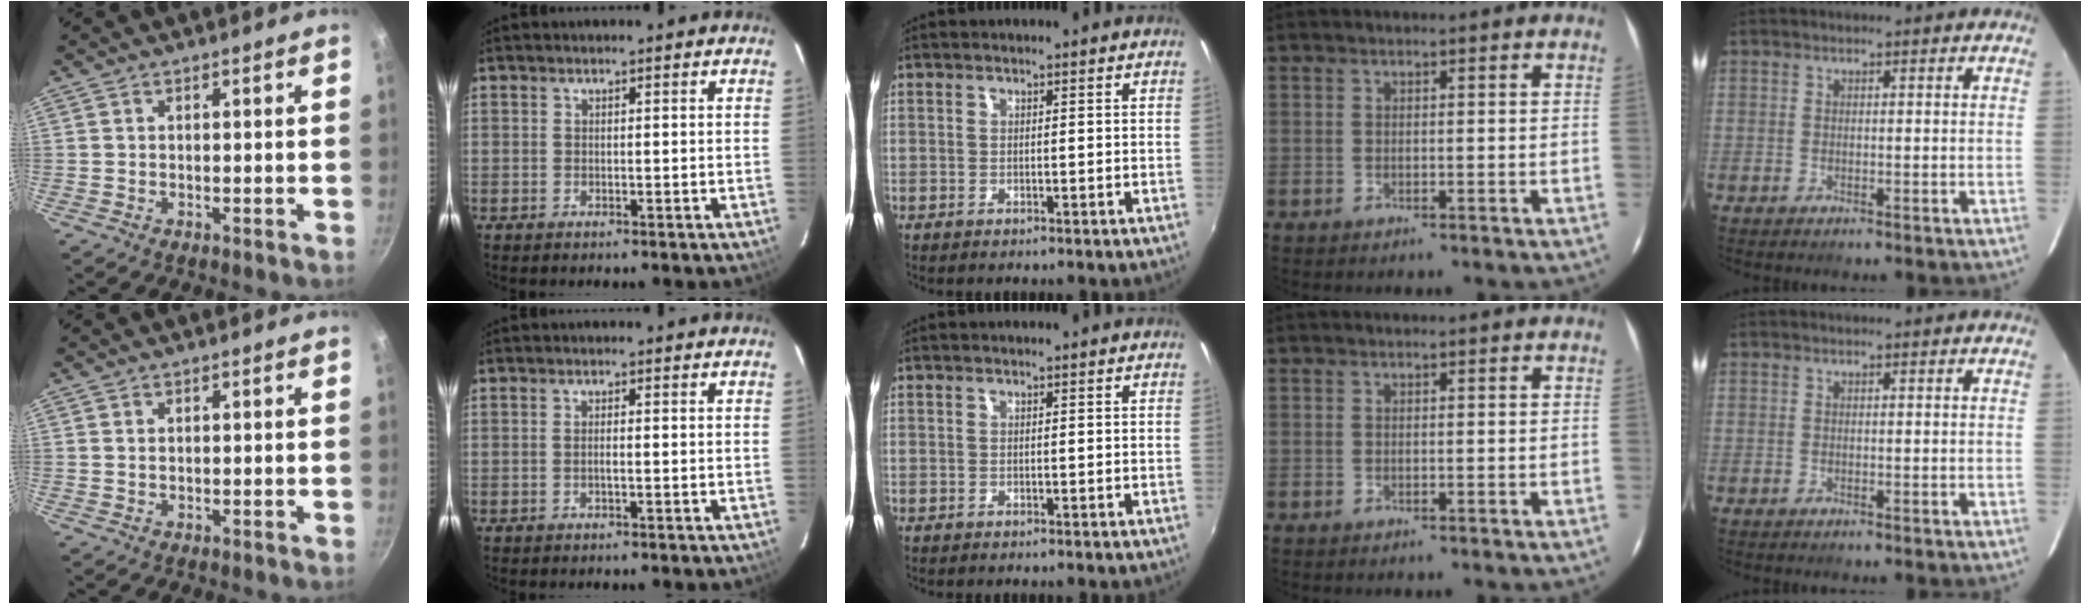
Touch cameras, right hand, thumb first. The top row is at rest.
{"thumb": {"total": 0.6, "force": [0.3, 0.4, 0.4], "torque": [-0.007, 0.000, 0.006]}, "index": {"total": 1.2, "force": [-0.3, 0.3, 1.2], "torque": [-0.021, 0.004, -0.006]}}